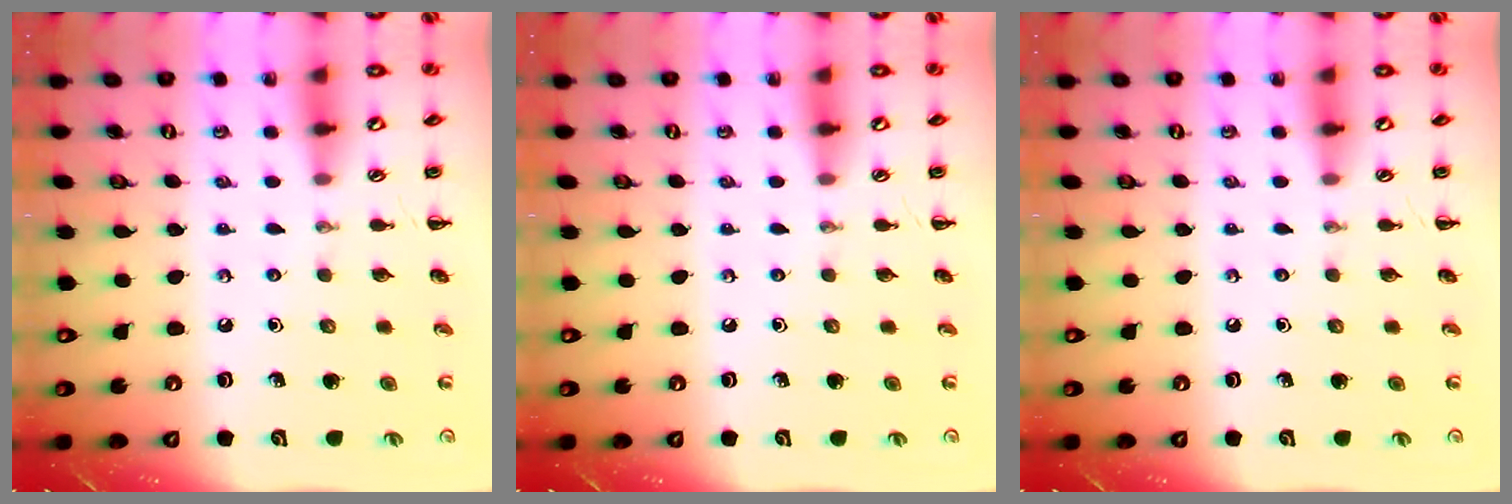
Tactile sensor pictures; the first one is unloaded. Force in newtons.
{"total": 0.0}
{"total": 0.0}